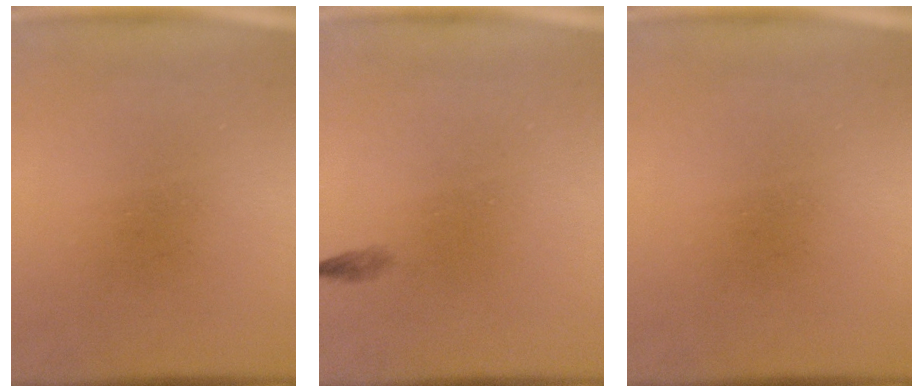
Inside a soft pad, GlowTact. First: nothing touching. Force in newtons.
{"total": 0.6}
{"total": 0.0}